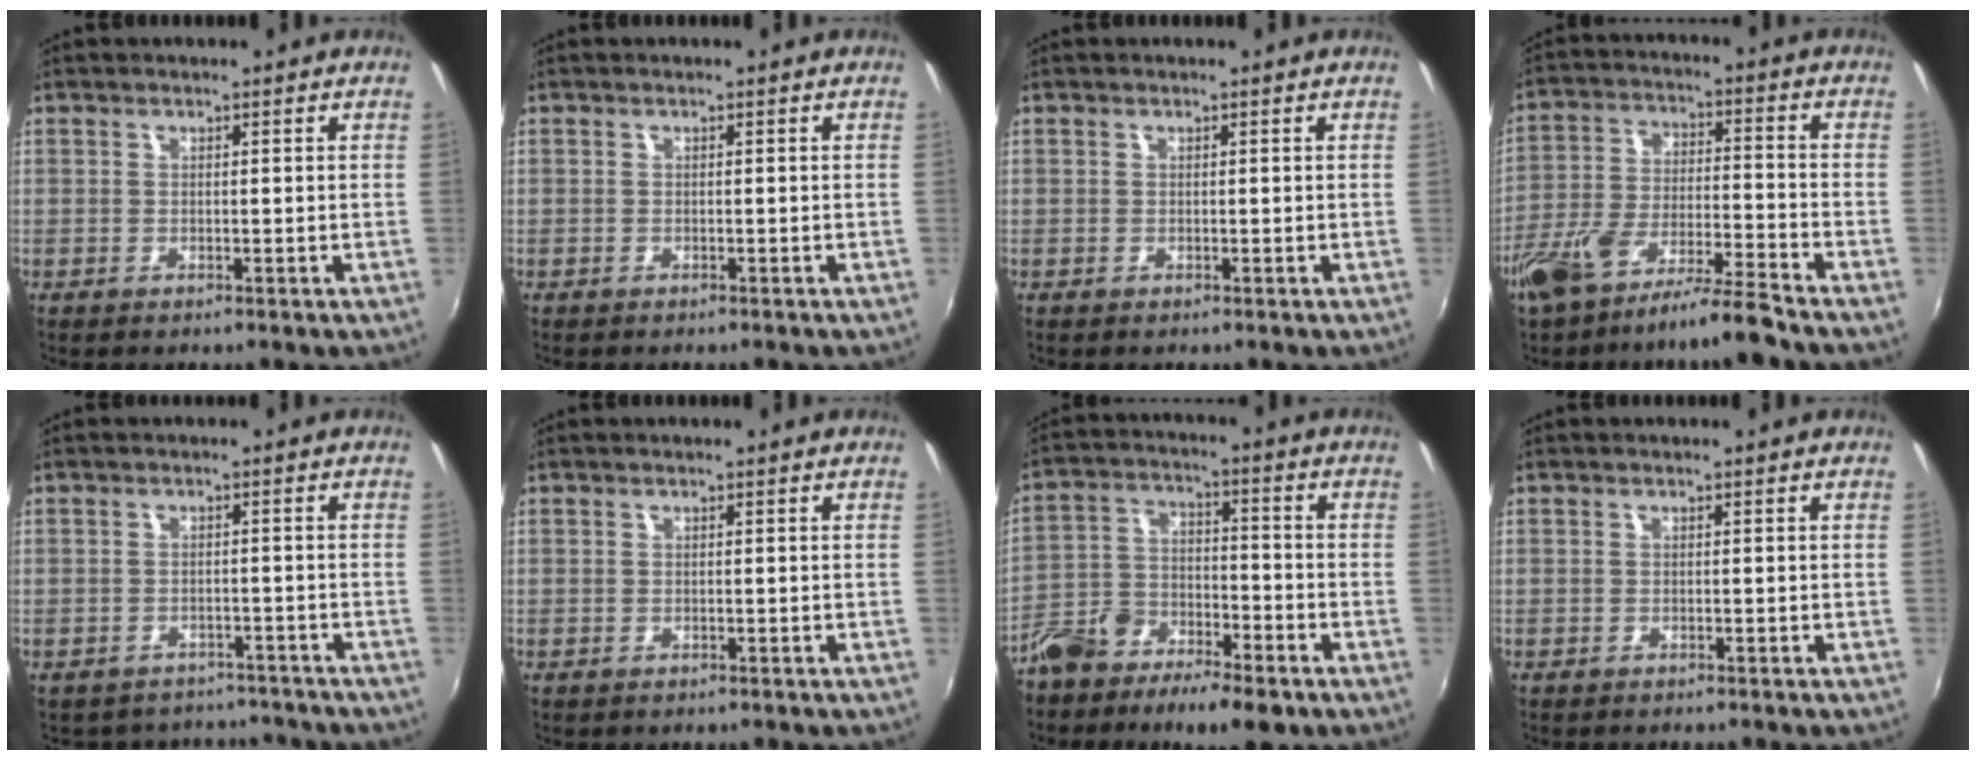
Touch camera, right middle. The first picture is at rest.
{"total": 0.5, "force": [-0.5, 0.1, 0.1], "torque": [-0.002, -0.003, -0.008]}
{"total": 0.0}
{"total": 10.9, "force": [-8.7, 0.9, 6.5], "torque": [-0.137, -0.006, -0.158]}
{"total": 9.6, "force": [-8.3, 4.5, 1.5], "torque": [-0.036, 0.024, -0.098]}
{"total": 1.0, "force": [-0.9, 0.4, 0.2], "torque": [-0.008, -0.004, -0.011]}
{"total": 12.5, "force": [-8.6, 5.4, 7.4], "torque": [-0.162, -0.005, -0.155]}
{"total": 1.9, "force": [-1.8, 0.4, 0.5], "torque": [-0.018, -0.012, -0.026]}